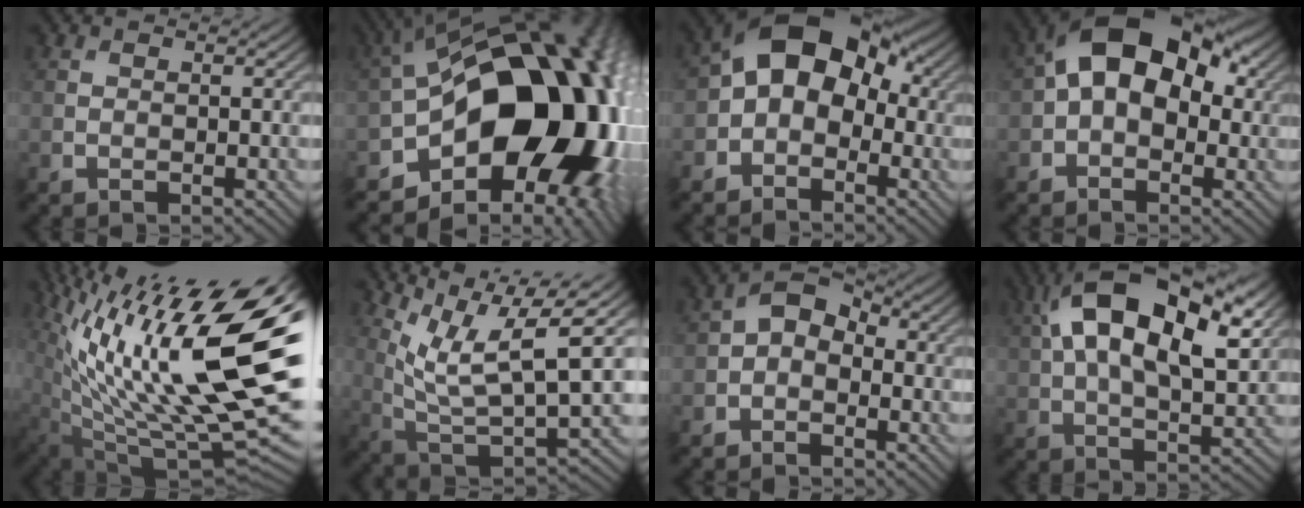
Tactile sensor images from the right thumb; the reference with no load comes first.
{"total": 20.0, "force": [-4.3, 12.8, 14.7], "torque": [-0.215, -0.028, -0.054]}
{"total": 10.2, "force": [0.1, 7.3, 7.1], "torque": [-0.114, 0.015, -0.017]}
{"total": 12.5, "force": [2.5, 8.1, 9.2], "torque": [-0.147, 0.027, 0.022]}
{"total": 20.0, "force": [5.6, 7.4, 17.8], "torque": [-0.312, 0.011, 0.116]}
{"total": 11.8, "force": [5.5, 3.9, 9.7], "torque": [-0.203, -0.007, 0.111]}
{"total": 3.5, "force": [-0.5, 2.7, 2.2], "torque": [-0.041, 0.010, -0.019]}
{"total": 16.1, "force": [6.0, 7.9, 12.7], "torque": [-0.241, 0.025, 0.089]}